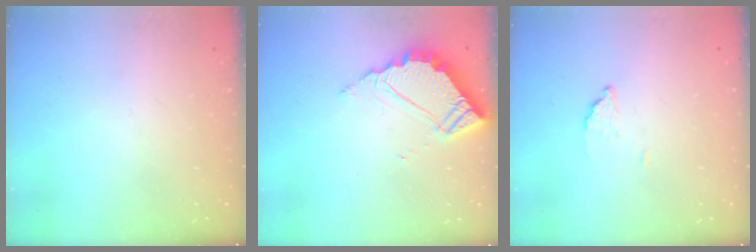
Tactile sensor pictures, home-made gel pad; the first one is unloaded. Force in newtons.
{"total": 5.8, "press": 5.8, "slide": 0.4}
{"total": 1.9, "press": 1.9, "slide": 0.1}